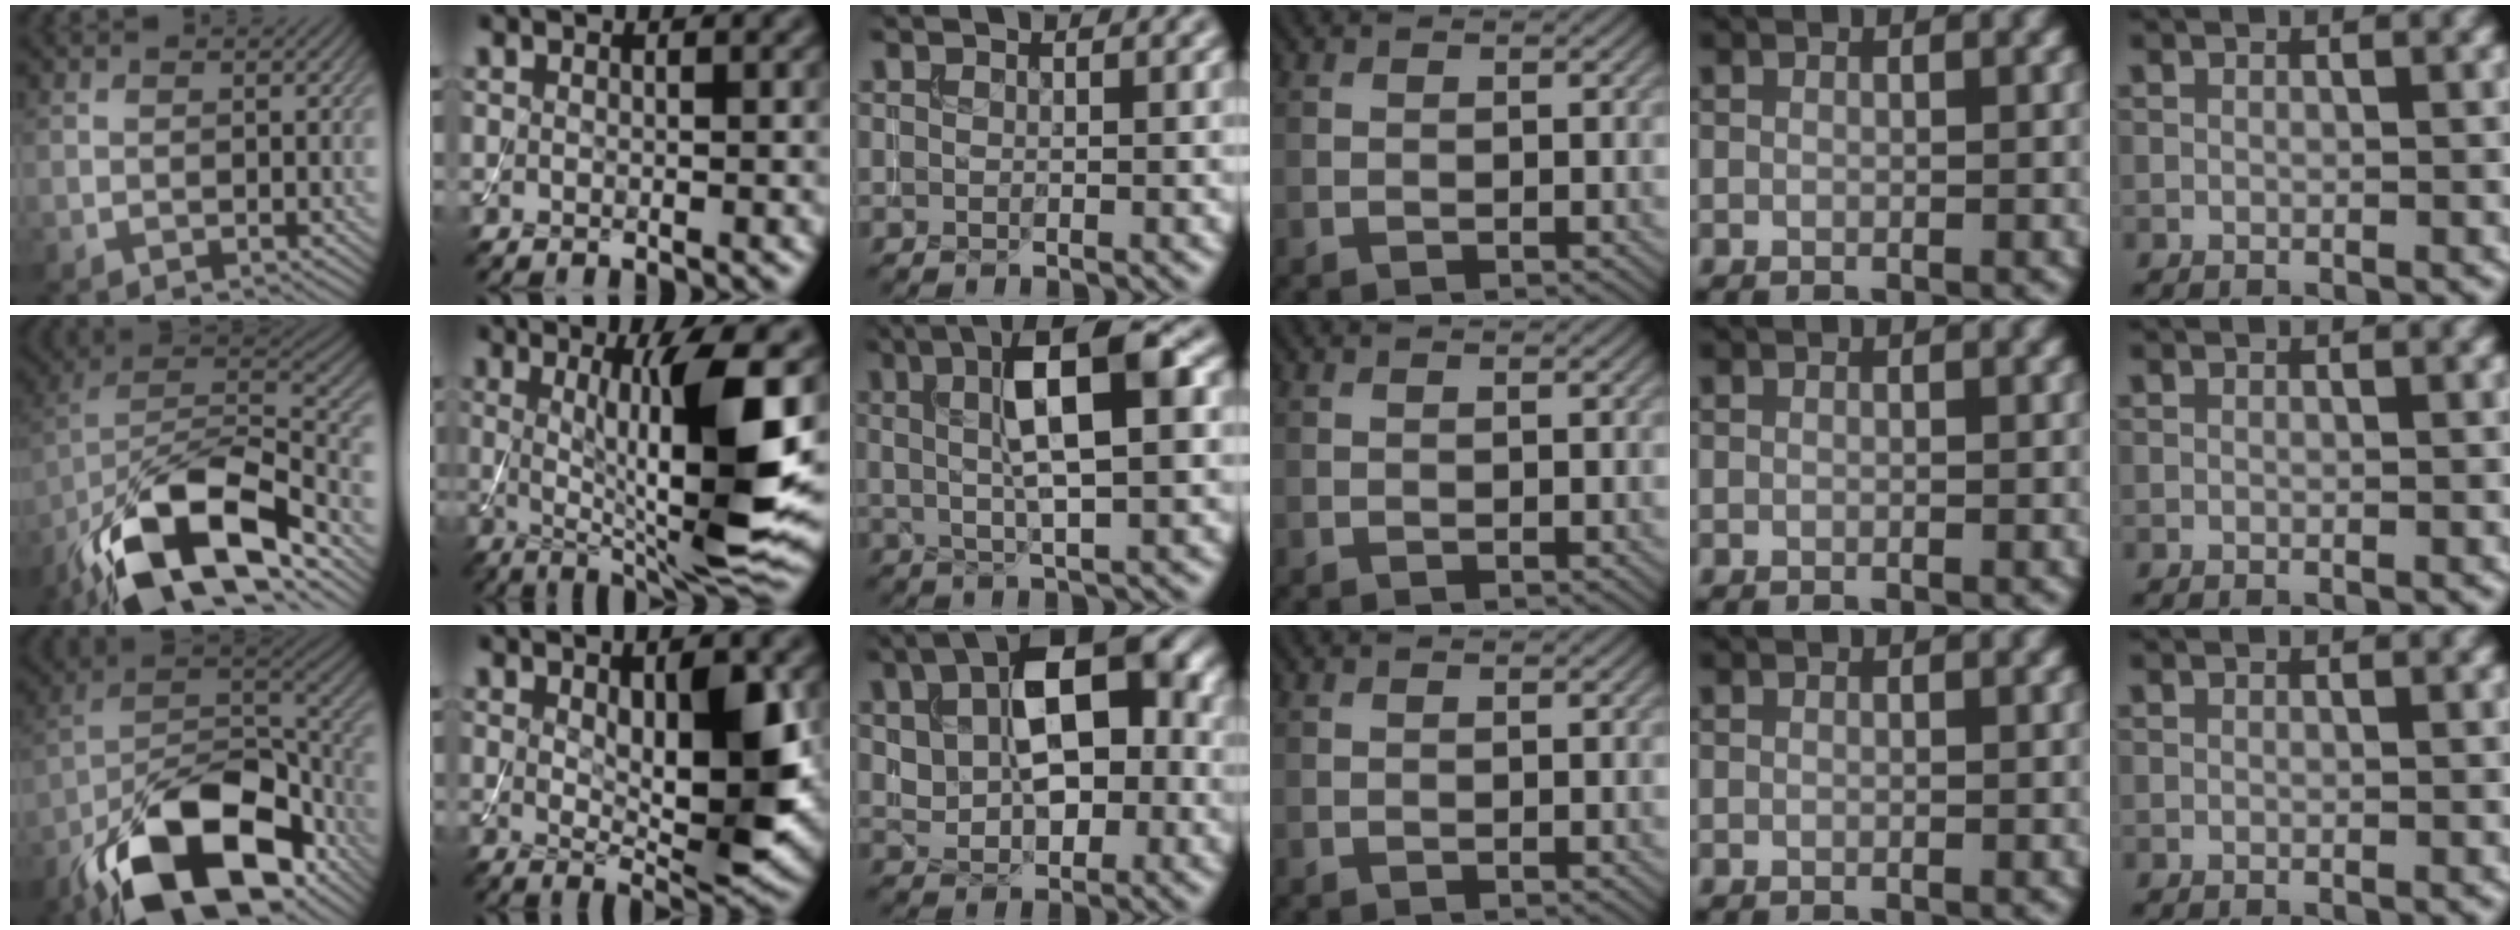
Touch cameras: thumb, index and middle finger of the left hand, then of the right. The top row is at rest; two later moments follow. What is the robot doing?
{"motion": "assemble", "object": "toy tower of hanoi"}